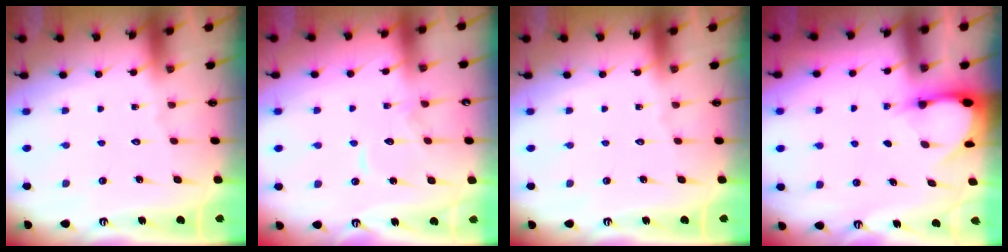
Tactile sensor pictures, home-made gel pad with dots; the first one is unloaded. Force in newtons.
{"total": 10.7, "press": 10.7, "slide": 0.6}
{"total": 0.0}
{"total": 2.9, "press": 2.9, "slide": 0.3}